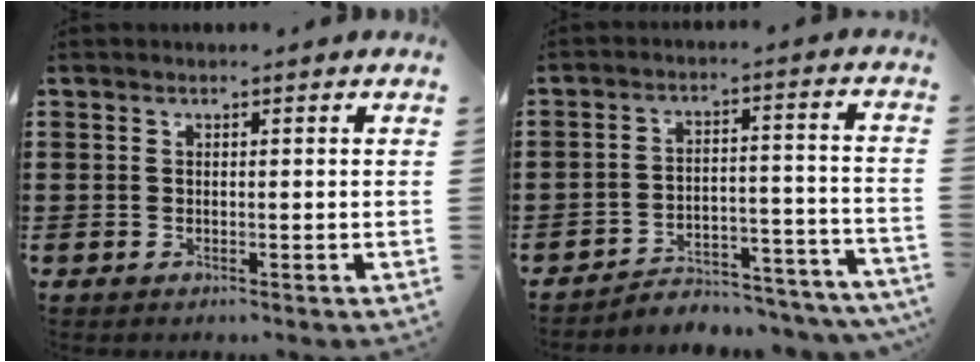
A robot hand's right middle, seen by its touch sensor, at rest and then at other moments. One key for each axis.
{"total": 4.2, "fx": -4.1, "fy": 0.7, "fz": 0.5, "tx": -0.014, "ty": 0.009, "tz": -0.088}